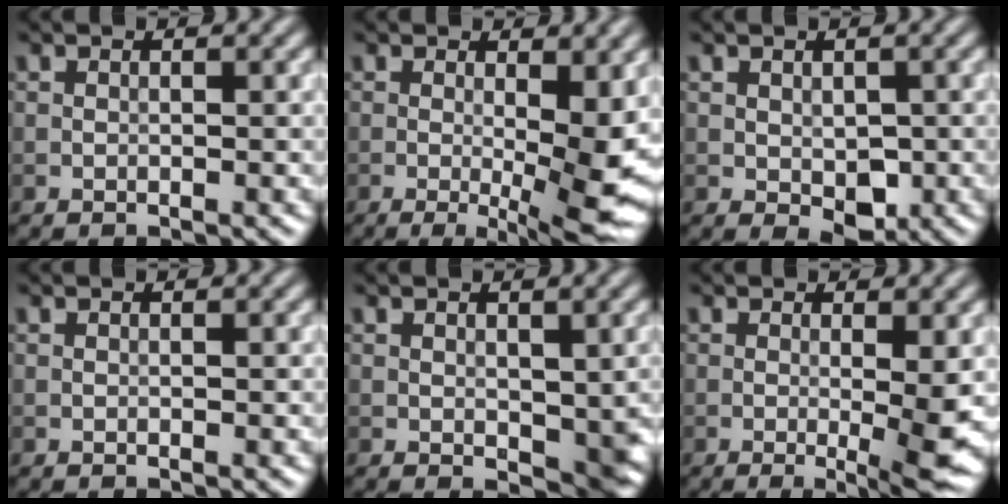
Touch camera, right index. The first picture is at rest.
{"total": 9.3, "force": [-0.5, 2.5, 9.0], "torque": [-0.112, -0.016, -0.005]}
{"total": 2.6, "force": [-0.4, 1.7, 2.0], "torque": [-0.025, -0.006, 0.001]}
{"total": 0.0}
{"total": 3.4, "force": [0.1, 2.1, 2.7], "torque": [-0.036, -0.008, 0.008]}
{"total": 5.0, "force": [-0.4, 0.8, 4.9], "torque": [-0.072, -0.011, -0.004]}